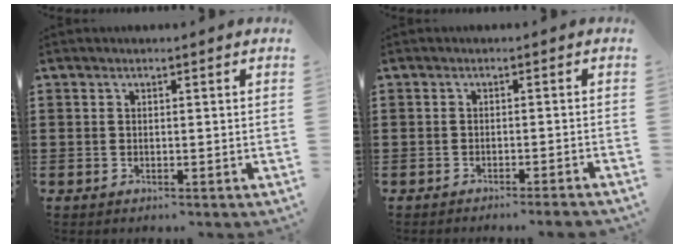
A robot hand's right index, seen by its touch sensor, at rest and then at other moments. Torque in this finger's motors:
{"motor_torque": [0.32, -0.10, 0.05, -0.02]}